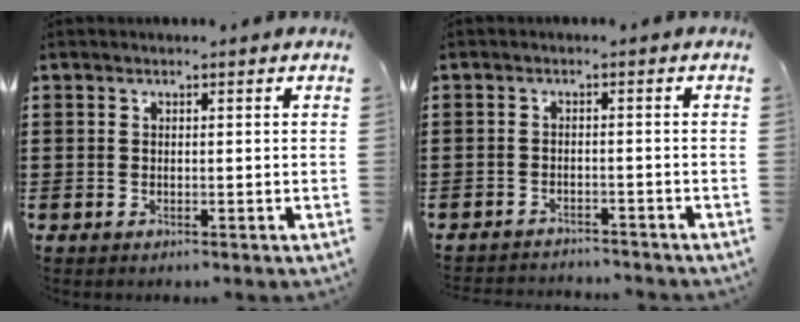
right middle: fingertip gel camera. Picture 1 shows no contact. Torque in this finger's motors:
{"motor_torque": [0.49, 0.03, 0.21, 0.05]}